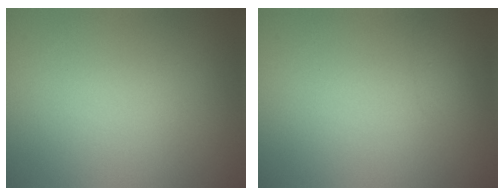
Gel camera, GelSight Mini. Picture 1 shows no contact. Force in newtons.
{"total": 0.6, "press": 0.6, "slide": 0.1}